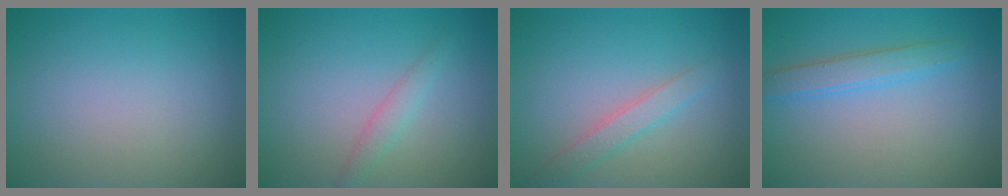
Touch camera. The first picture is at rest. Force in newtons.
{"total": 1.5, "press": 1.5, "slide": 0.1}
{"total": 2.0, "press": 2.0, "slide": 0.1}
{"total": 2.5, "press": 2.5, "slide": 0.1}